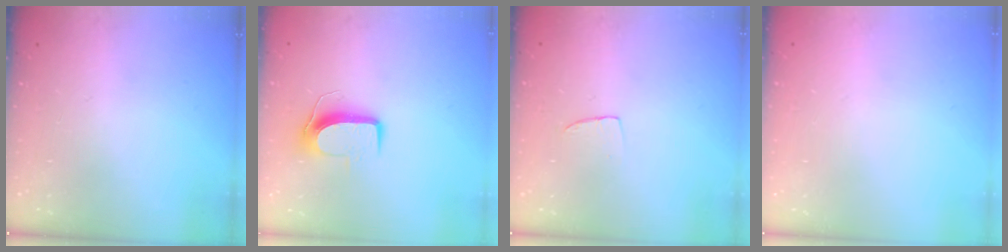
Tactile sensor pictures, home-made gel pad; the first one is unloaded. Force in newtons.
{"total": 9.4, "press": 9.4, "slide": 0.3}
{"total": 3.9, "press": 3.9, "slide": 0.3}
{"total": 0.0}